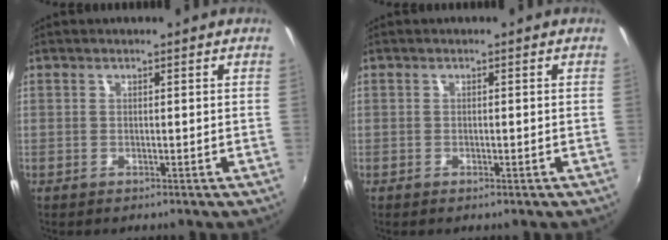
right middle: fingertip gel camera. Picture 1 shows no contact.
{"total": 0.6, "force": [-0.4, 0.3, 0.3], "torque": [-0.006, -0.003, -0.008]}